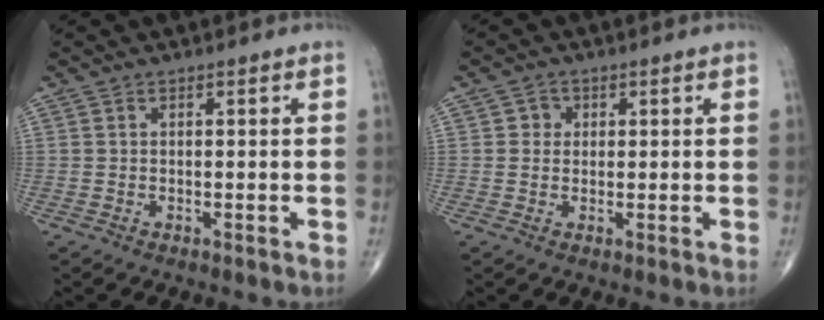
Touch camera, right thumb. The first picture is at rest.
{"total": 2.0, "force": [0.3, 1.9, 0.6], "torque": [0.006, 0.004, -0.001]}